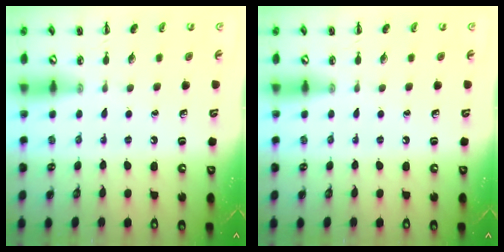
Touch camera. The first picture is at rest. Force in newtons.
{"total": 0.0}